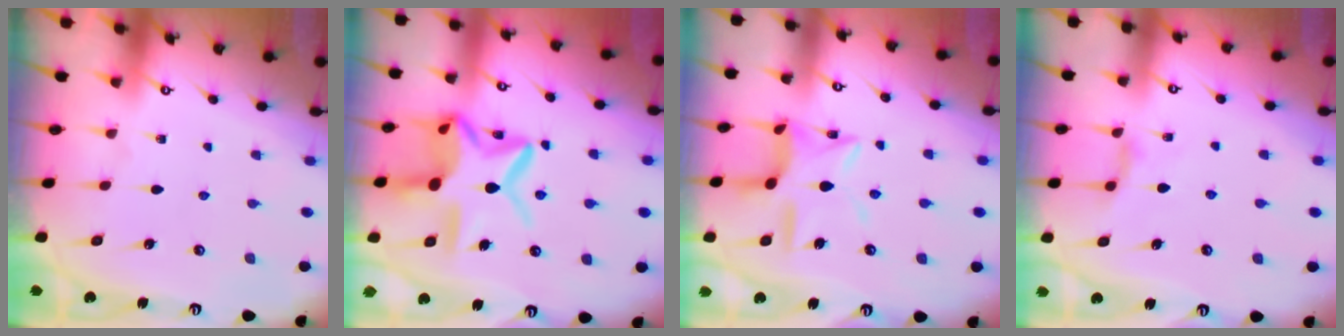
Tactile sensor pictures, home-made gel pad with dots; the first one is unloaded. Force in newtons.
{"total": 15.5, "press": 15.4, "slide": 1.2}
{"total": 13.2, "press": 13.1, "slide": 1.1}
{"total": 3.7, "press": 3.7, "slide": 0.5}